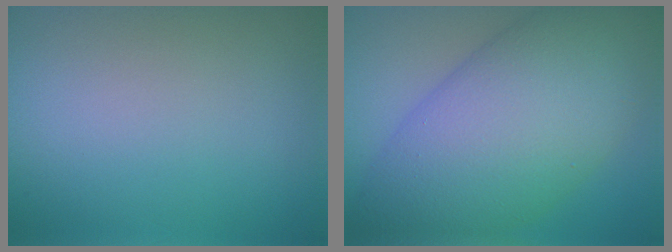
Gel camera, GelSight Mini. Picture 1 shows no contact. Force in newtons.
{"total": 13.0, "press": 13.0, "slide": 0.2}